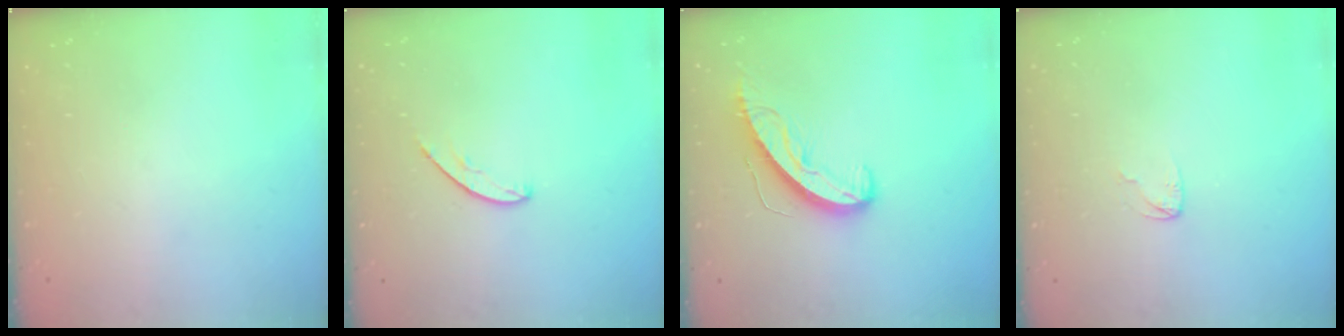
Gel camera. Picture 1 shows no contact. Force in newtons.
{"total": 4.6, "press": 4.6, "slide": 0.5}
{"total": 8.8, "press": 8.8, "slide": 0.3}
{"total": 3.5, "press": 3.5, "slide": 0.4}